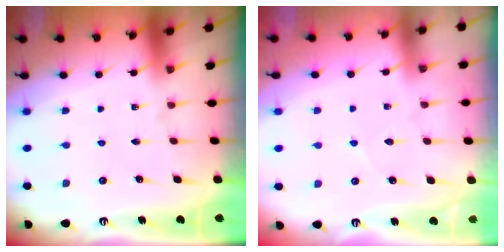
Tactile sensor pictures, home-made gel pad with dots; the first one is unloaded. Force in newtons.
{"total": 5.3, "press": 5.3, "slide": 0.6}